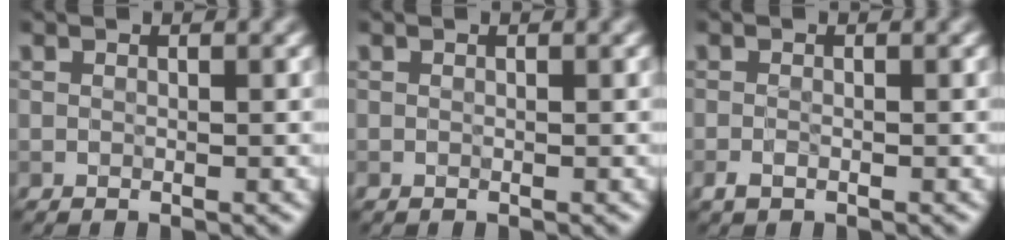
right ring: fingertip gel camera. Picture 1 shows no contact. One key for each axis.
{"total": 0.0}
{"total": 1.1, "fx": -0.6, "fy": 0.4, "fz": 0.8, "tx": -0.018, "ty": -0.002, "tz": -0.013}